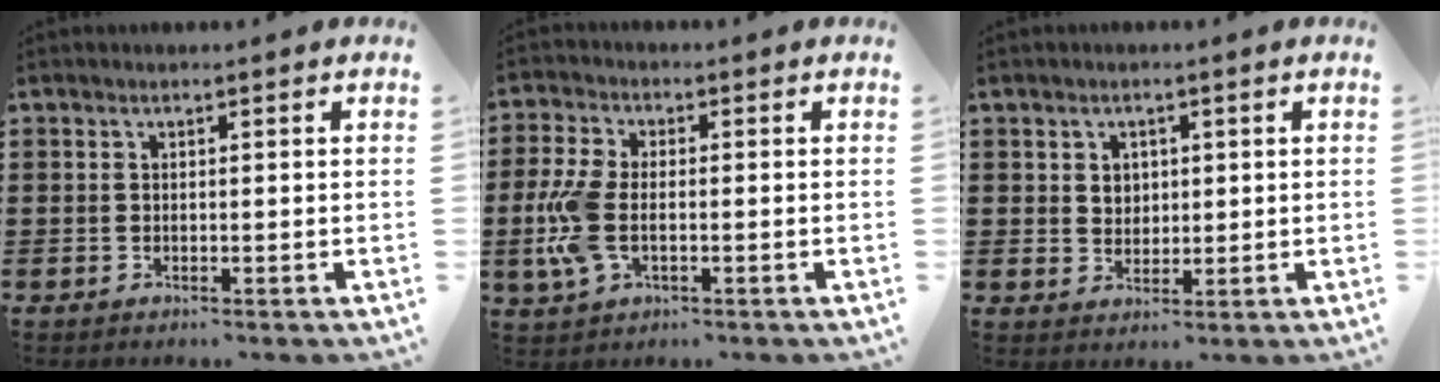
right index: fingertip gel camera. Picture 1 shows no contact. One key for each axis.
{"total": 7.6, "fx": -1.0, "fy": 4.0, "fz": 6.3, "tx": -0.152, "ty": -0.004, "tz": -0.024}
{"total": 2.6, "fx": 1.2, "fy": 2.2, "fz": 0.5, "tx": -0.010, "ty": 0.009, "tz": 0.019}